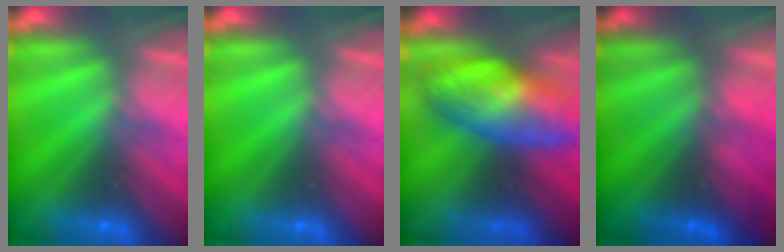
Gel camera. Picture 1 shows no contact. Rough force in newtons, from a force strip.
{"total": 0.0}
{"total": 7.5}
{"total": 2.9}